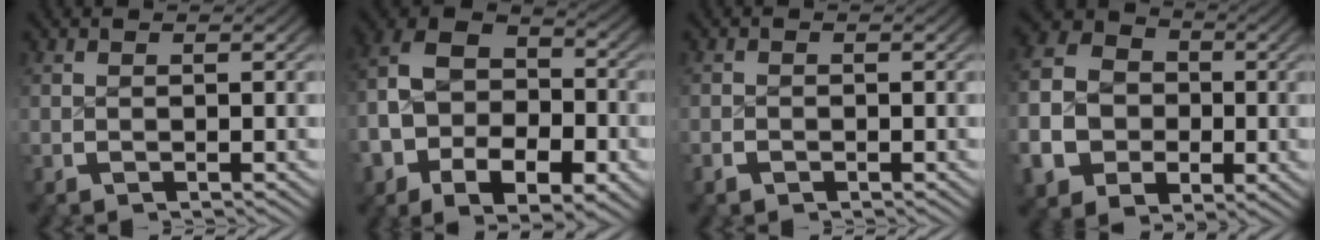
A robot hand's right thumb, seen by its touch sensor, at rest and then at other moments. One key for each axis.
{"total": 12.8, "fx": -0.8, "fy": 9.9, "fz": 8.0, "tx": -0.170, "ty": -0.030, "tz": -0.012}
{"total": 0.9, "fx": -0.8, "fy": 0.5, "fz": 0.1, "tx": -0.002, "ty": -0.004, "tz": -0.017}
{"total": 12.9, "fx": -0.9, "fy": 10.7, "fz": 7.2, "tx": -0.150, "ty": -0.021, "tz": -0.019}